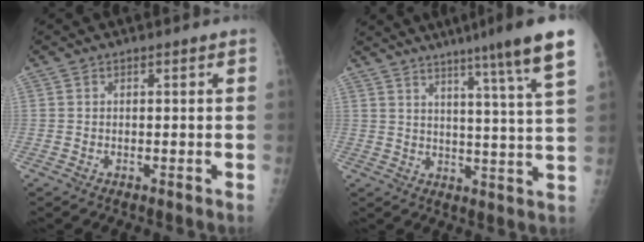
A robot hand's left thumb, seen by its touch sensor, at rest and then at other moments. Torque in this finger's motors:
{"motor_torque": [1.96, -1.30, 0.83, -0.76, 0.06]}